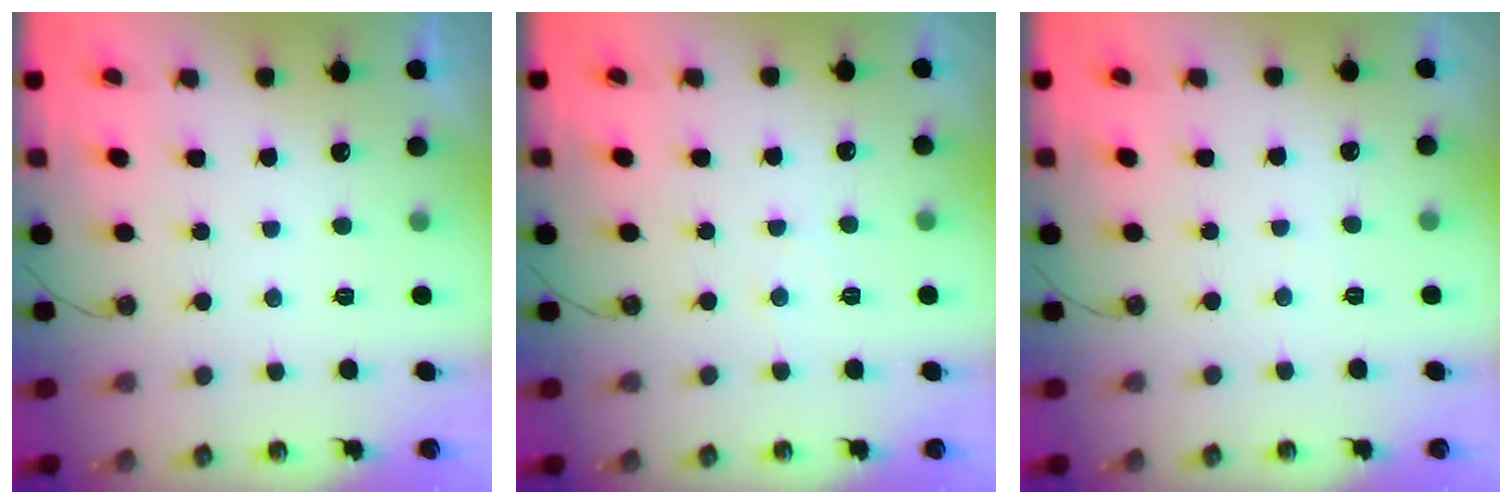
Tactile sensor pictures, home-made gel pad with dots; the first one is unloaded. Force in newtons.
{"total": 3.5, "press": 3.4, "slide": 0.4}
{"total": 1.7, "press": 1.6, "slide": 0.3}